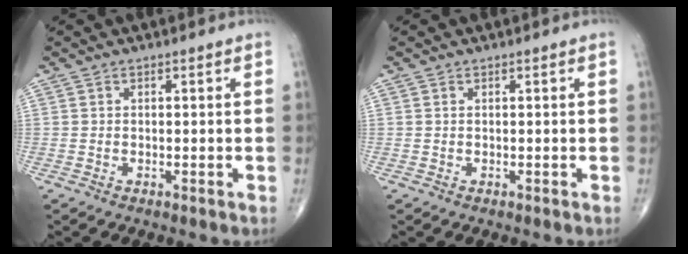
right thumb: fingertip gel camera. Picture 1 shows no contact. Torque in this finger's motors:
{"motor_torque": [0.21, 0.01, 0.07, 0.20, 0.07]}